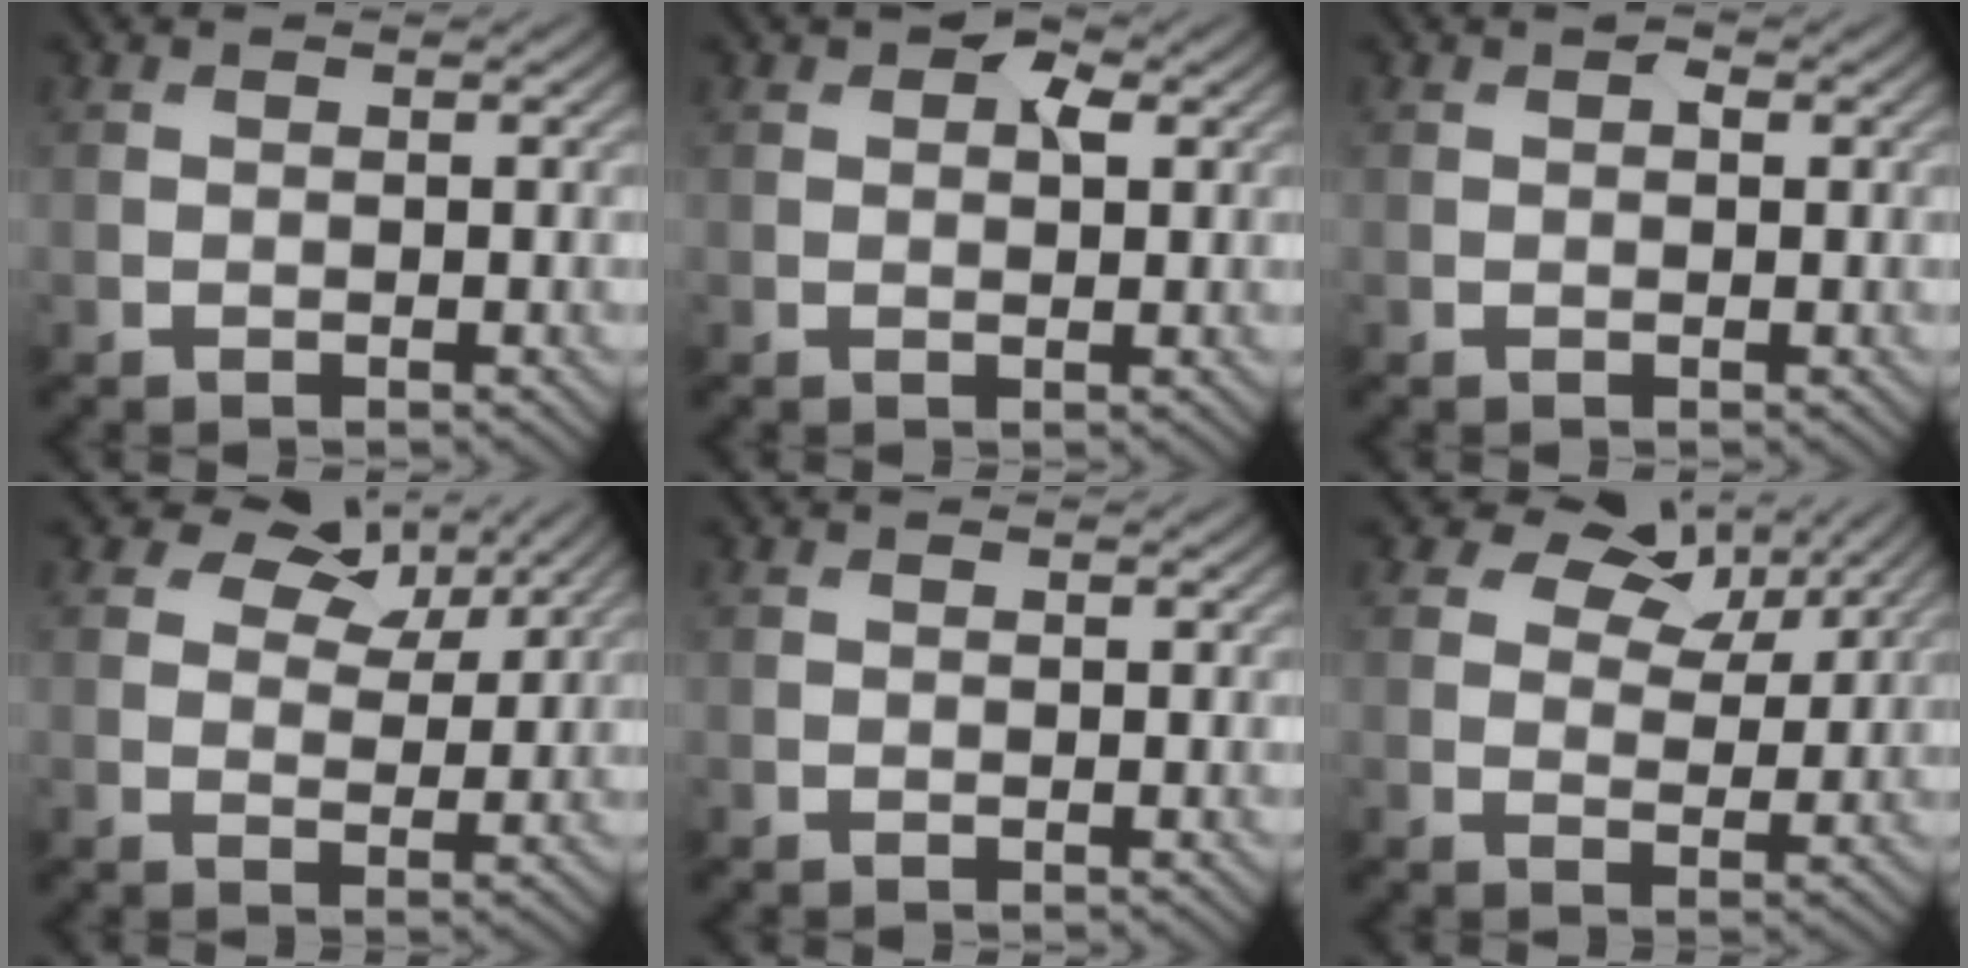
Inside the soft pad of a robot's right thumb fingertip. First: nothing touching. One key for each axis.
{"total": 2.9, "fx": 1.3, "fy": 1.5, "fz": 2.0, "tx": -0.031, "ty": 0.003, "tz": 0.020}
{"total": 0.9, "fx": 0.4, "fy": 0.5, "fz": 0.7, "tx": -0.008, "ty": -0.001, "tz": 0.005}
{"total": 6.5, "fx": 4.0, "fy": 3.7, "fz": 3.4, "tx": -0.050, "ty": -0.001, "tz": 0.061}
{"total": 0.0}
{"total": 7.3, "fx": 4.5, "fy": 4.2, "fz": 4.0, "tx": -0.061, "ty": 0.002, "tz": 0.066}